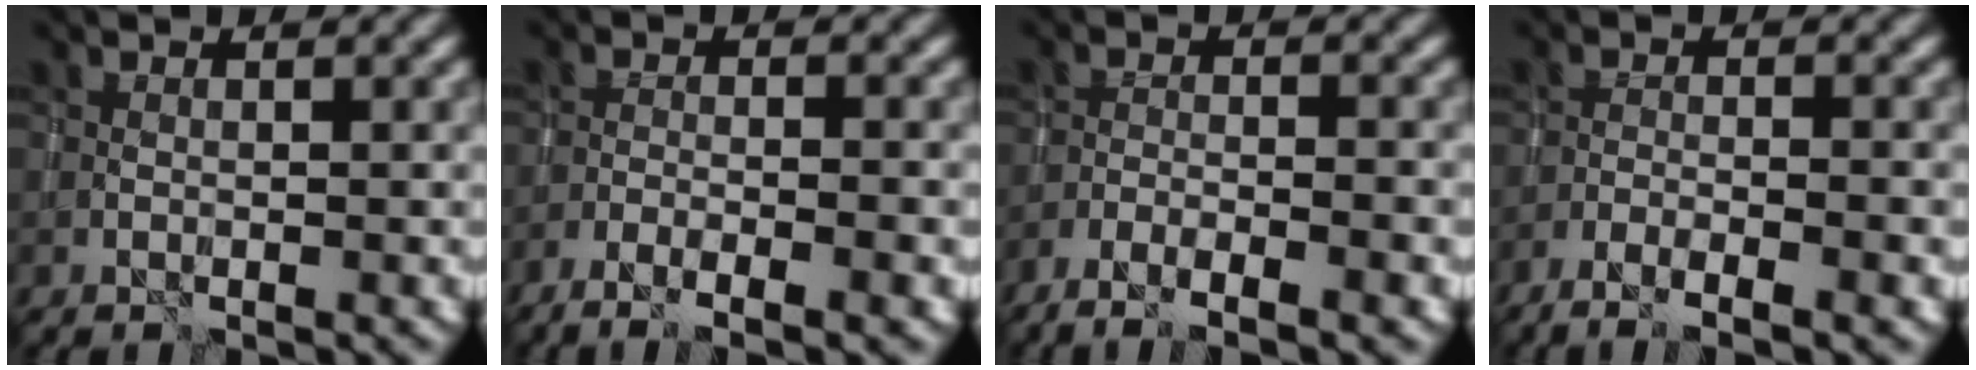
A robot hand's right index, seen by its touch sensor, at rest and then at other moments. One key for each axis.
{"total": 5.2, "fx": -3.4, "fy": 1.2, "fz": 3.7, "tx": -0.067, "ty": -0.001, "tz": -0.061}
{"total": 5.2, "fx": -3.7, "fy": 1.1, "fz": 3.5, "tx": -0.066, "ty": 0.000, "tz": -0.065}
{"total": 4.7, "fx": -3.2, "fy": 1.0, "fz": 3.4, "tx": -0.064, "ty": 0.002, "tz": -0.057}